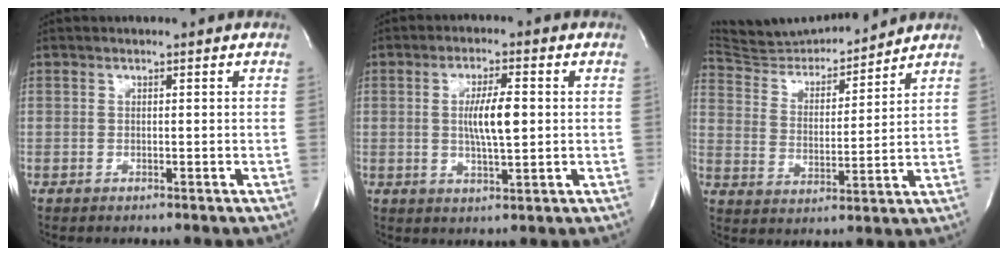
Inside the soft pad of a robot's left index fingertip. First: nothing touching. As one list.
[{"total": 6.5, "force": [0.4, 1.1, 6.4], "torque": [-0.116, 0.000, 0.006]}, {"total": 13.9, "force": [13.6, 1.7, 2.5], "torque": [-0.047, 0.003, 0.235]}]